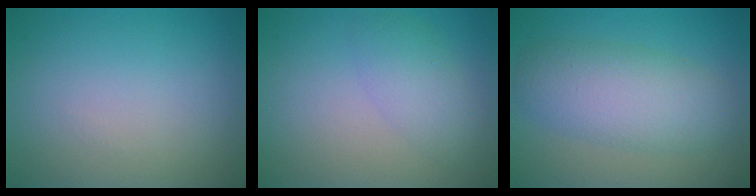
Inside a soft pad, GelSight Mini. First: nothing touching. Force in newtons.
{"total": 2.7, "press": 2.7, "slide": 0.2}
{"total": 6.0, "press": 6.0, "slide": 0.2}